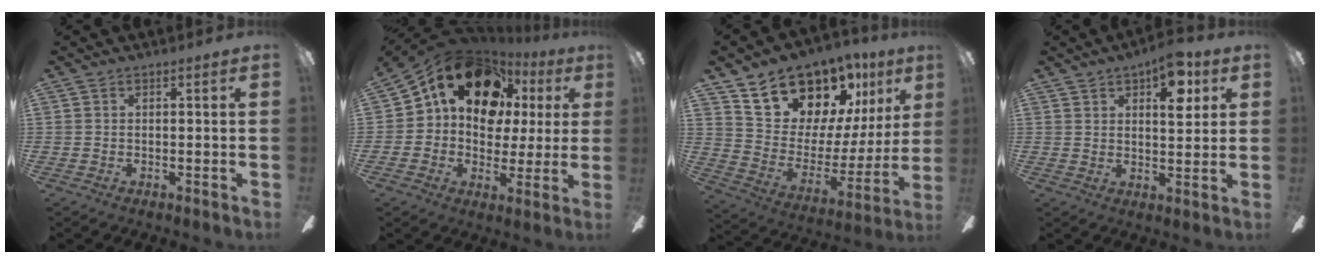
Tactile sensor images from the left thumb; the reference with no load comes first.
{"total": 19.5, "force": [9.9, 13.3, 10.3], "torque": [-0.182, -0.044, 0.178]}
{"total": 19.5, "force": [15.5, 10.0, 6.3], "torque": [-0.120, -0.103, 0.296]}
{"total": 9.4, "force": [4.7, 4.5, 6.9], "torque": [-0.090, -0.008, 0.076]}